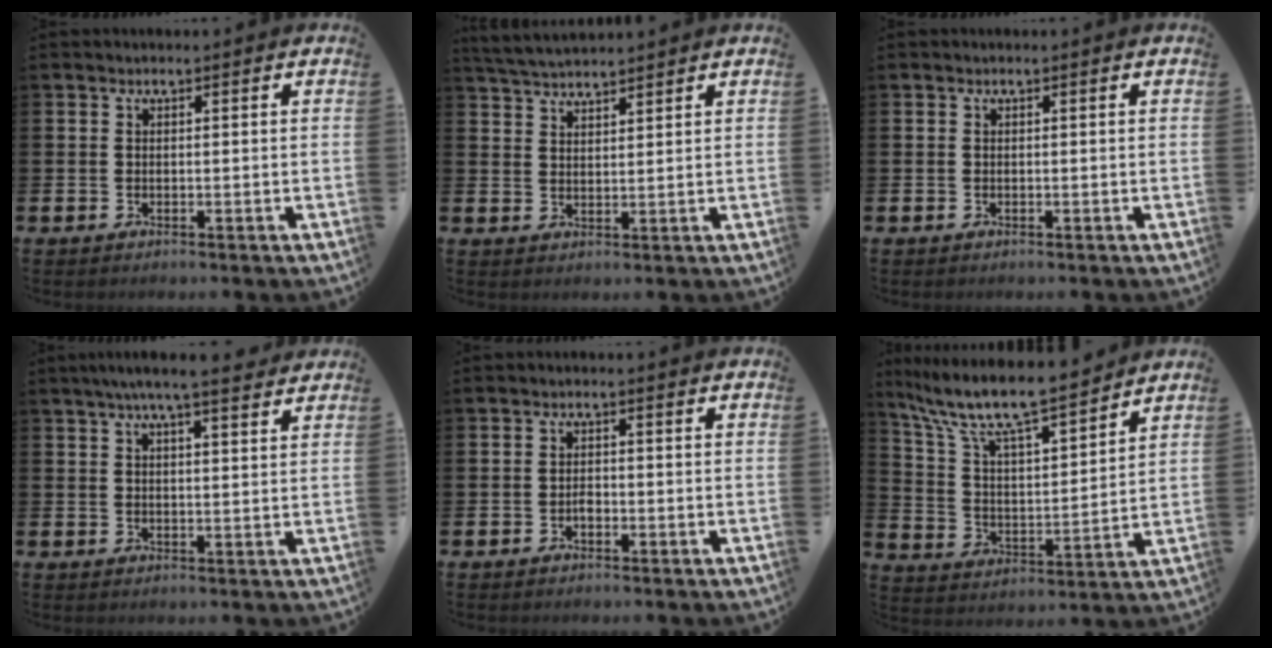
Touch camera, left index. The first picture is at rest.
{"total": 3.9, "force": [3.8, 0.3, 0.6], "torque": [-0.031, -0.015, 0.073]}
{"total": 0.0}
{"total": 5.3, "force": [4.6, 0.2, 2.5], "torque": [-0.052, -0.012, 0.080]}
{"total": 1.2, "force": [-0.6, 0.8, 0.8], "torque": [-0.010, 0.000, -0.013]}
{"total": 10.3, "force": [9.3, 1.4, 4.2], "torque": [-0.126, -0.058, 0.159]}